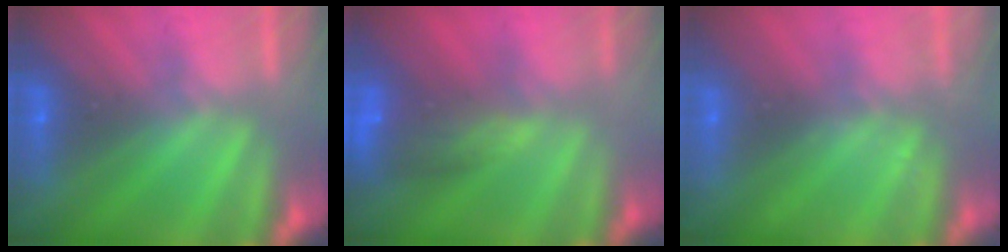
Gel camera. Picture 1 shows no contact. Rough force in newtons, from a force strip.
{"total": 8.3}
{"total": 2.4}